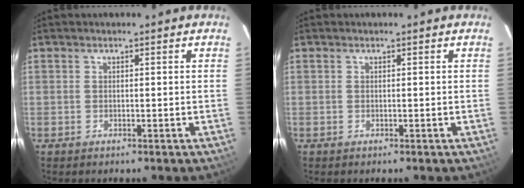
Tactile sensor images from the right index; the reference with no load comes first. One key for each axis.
{"total": 0.0}